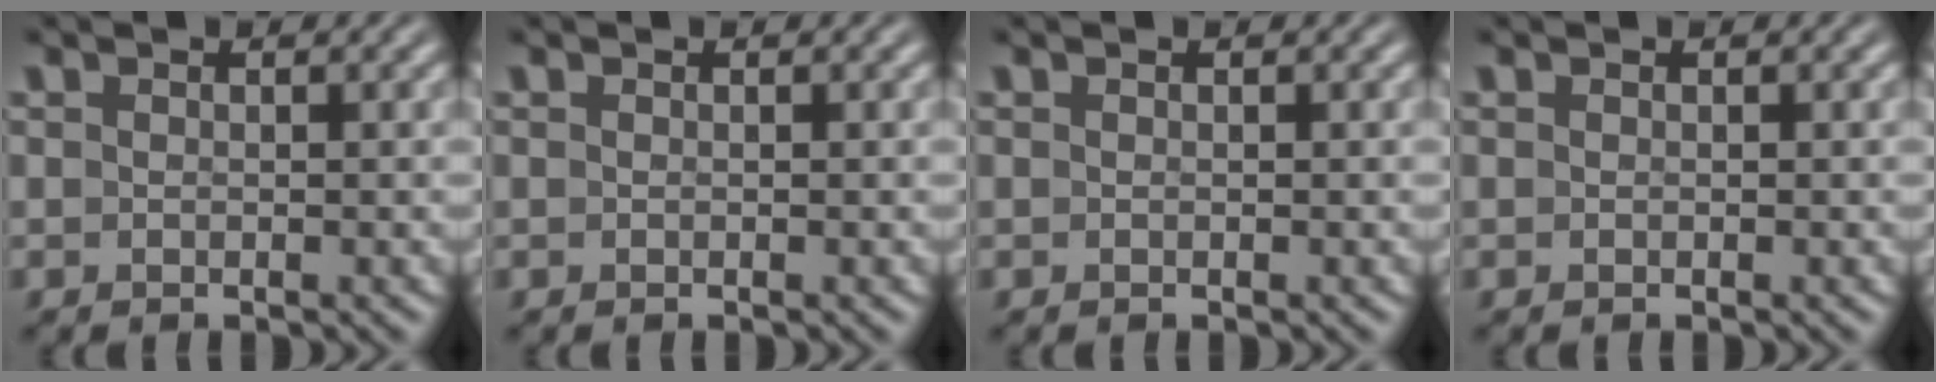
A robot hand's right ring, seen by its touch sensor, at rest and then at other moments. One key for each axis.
{"total": 0.0}
{"total": 1.1, "fx": -0.3, "fy": -1.0, "fz": -0.4, "tx": 0.014, "ty": -0.011, "tz": 0.005}
{"total": 0.0}